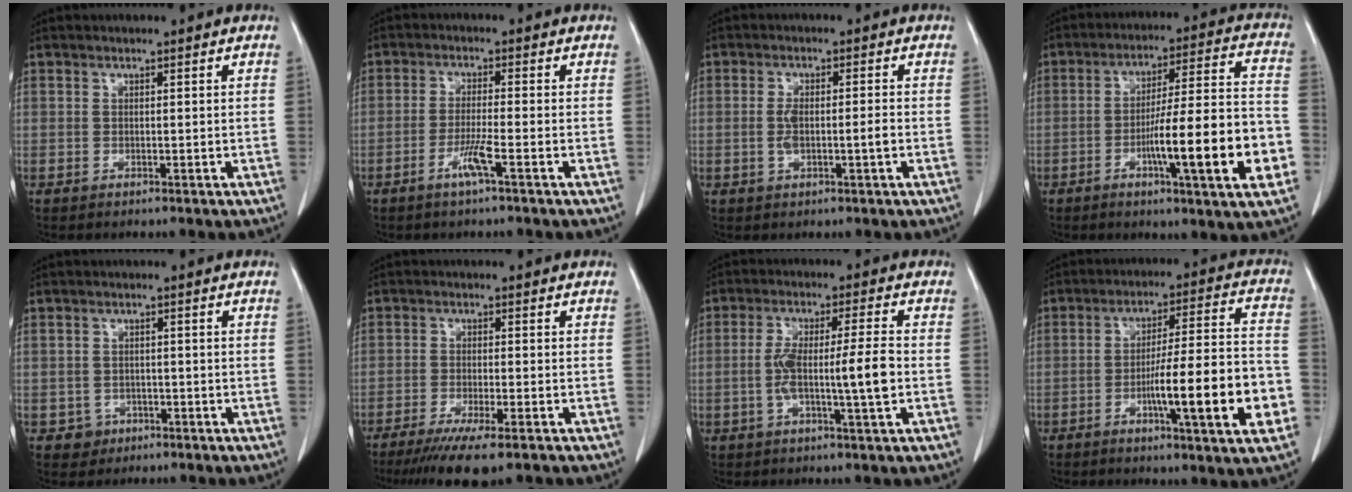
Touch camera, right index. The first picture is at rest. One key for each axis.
{"total": 3.8, "fx": -2.0, "fy": -0.4, "fz": 3.3, "tx": -0.066, "ty": -0.007, "tz": -0.041}
{"total": 4.0, "fx": -0.7, "fy": 0.8, "fz": 3.9, "tx": -0.081, "ty": 0.005, "tz": -0.009}
{"total": 17.5, "fx": -5.2, "fy": 0.9, "fz": 16.6, "tx": -0.235, "ty": 0.006, "tz": -0.077}
{"total": 2.7, "fx": -1.2, "fy": 2.4, "fz": -0.1, "tx": 0.009, "ty": 0.012, "tz": -0.015}
{"total": 9.1, "fx": -6.6, "fy": 0.7, "fz": 6.2, "tx": -0.093, "ty": -0.021, "tz": -0.101}
{"total": 9.0, "fx": -1.4, "fy": 0.2, "fz": 8.9, "tx": -0.161, "ty": 0.007, "tz": -0.026}
{"total": 16.4, "fx": -4.9, "fy": 0.9, "fz": 15.6, "tx": -0.224, "ty": 0.004, "tz": -0.072}